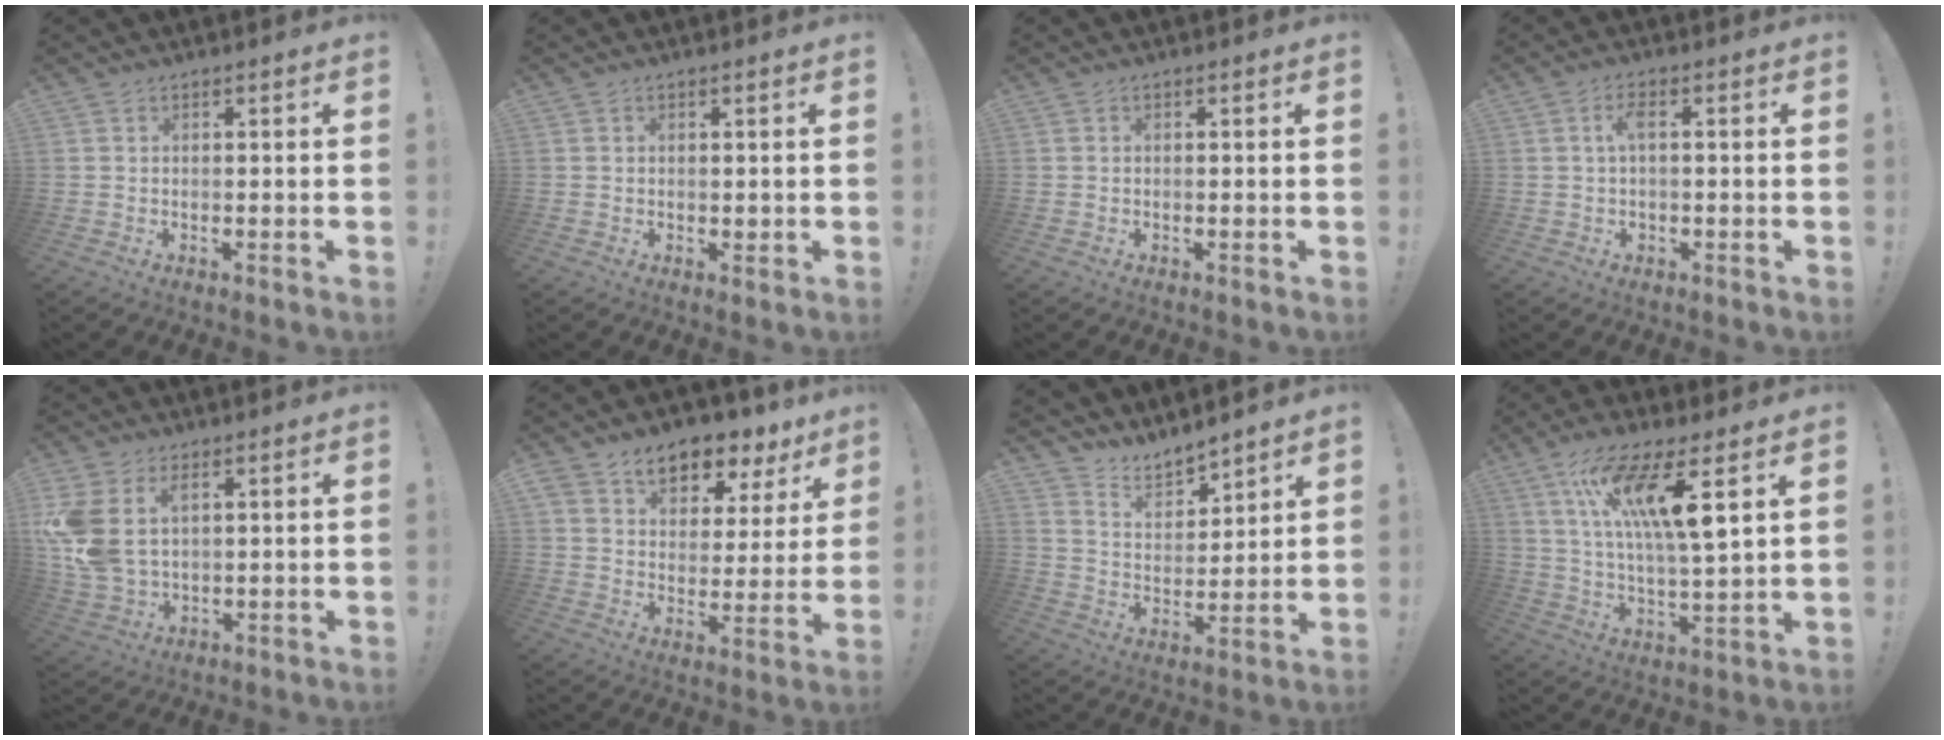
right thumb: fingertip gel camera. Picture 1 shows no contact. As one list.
[{"total": 0.8, "force": [0.3, 0.6, 0.4], "torque": [-0.007, 0.002, 0.006]}, {"total": 0.0}, {"total": 3.7, "force": [0.2, 1.4, 3.4], "torque": [-0.065, 0.011, 0.002]}, {"total": 11.0, "force": [4.0, 7.3, 7.2], "torque": [-0.156, -0.013, 0.079]}, {"total": 10.0, "force": [6.8, 6.0, 4.2], "torque": [-0.060, -0.048, 0.122]}, {"total": 8.4, "force": [7.8, 2.7, 1.2], "torque": [-0.030, -0.071, 0.149]}, {"total": 15.5, "force": [7.6, 2.6, 13.3], "torque": [-0.234, -0.030, 0.113]}]